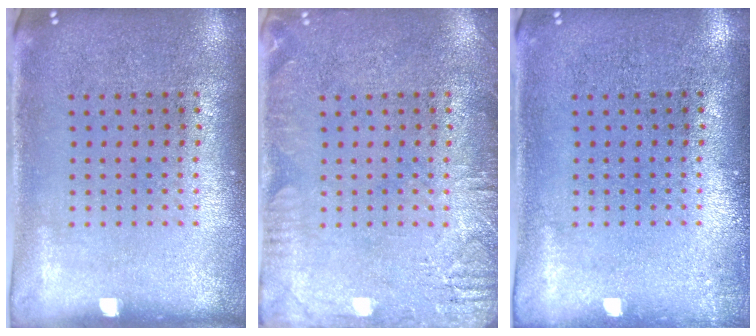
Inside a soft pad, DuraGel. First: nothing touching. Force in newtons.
{"total": 2.6, "press": 2.5, "slide": 0.4}
{"total": 0.7, "press": 0.7, "slide": 0.2}